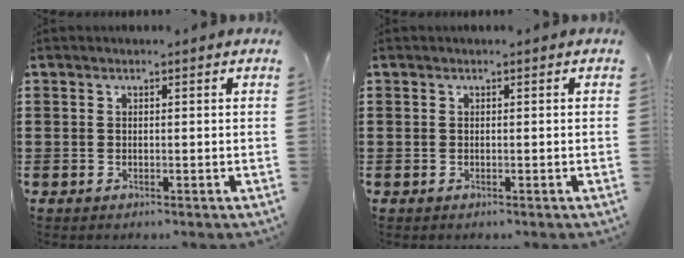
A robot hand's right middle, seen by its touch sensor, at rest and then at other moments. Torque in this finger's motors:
{"motor_torque": [0.00, 0.00, 0.00, -0.01]}